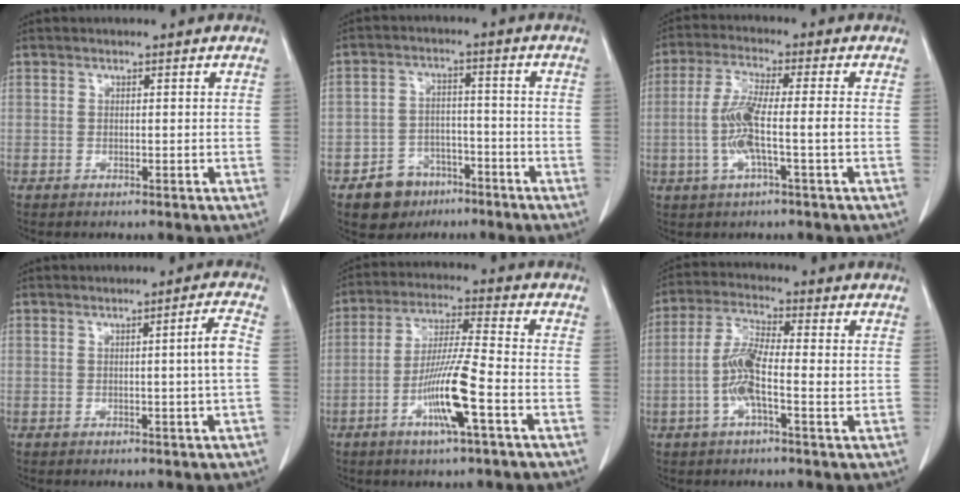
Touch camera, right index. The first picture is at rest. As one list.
[{"total": 6.8, "force": [-4.3, 5.0, 1.6], "torque": [-0.026, 0.013, -0.063]}, {"total": 7.5, "force": [-1.4, 0.4, 7.3], "torque": [-0.151, 0.007, -0.028]}, {"total": 3.4, "force": [-0.2, -0.9, 3.2], "torque": [-0.047, -0.001, -0.002]}, {"total": 7.8, "force": [-2.7, 0.0, 7.3], "torque": [-0.136, -0.006, -0.051]}, {"total": 7.3, "force": [-1.0, 1.6, 7.0], "torque": [-0.146, 0.012, -0.026]}]